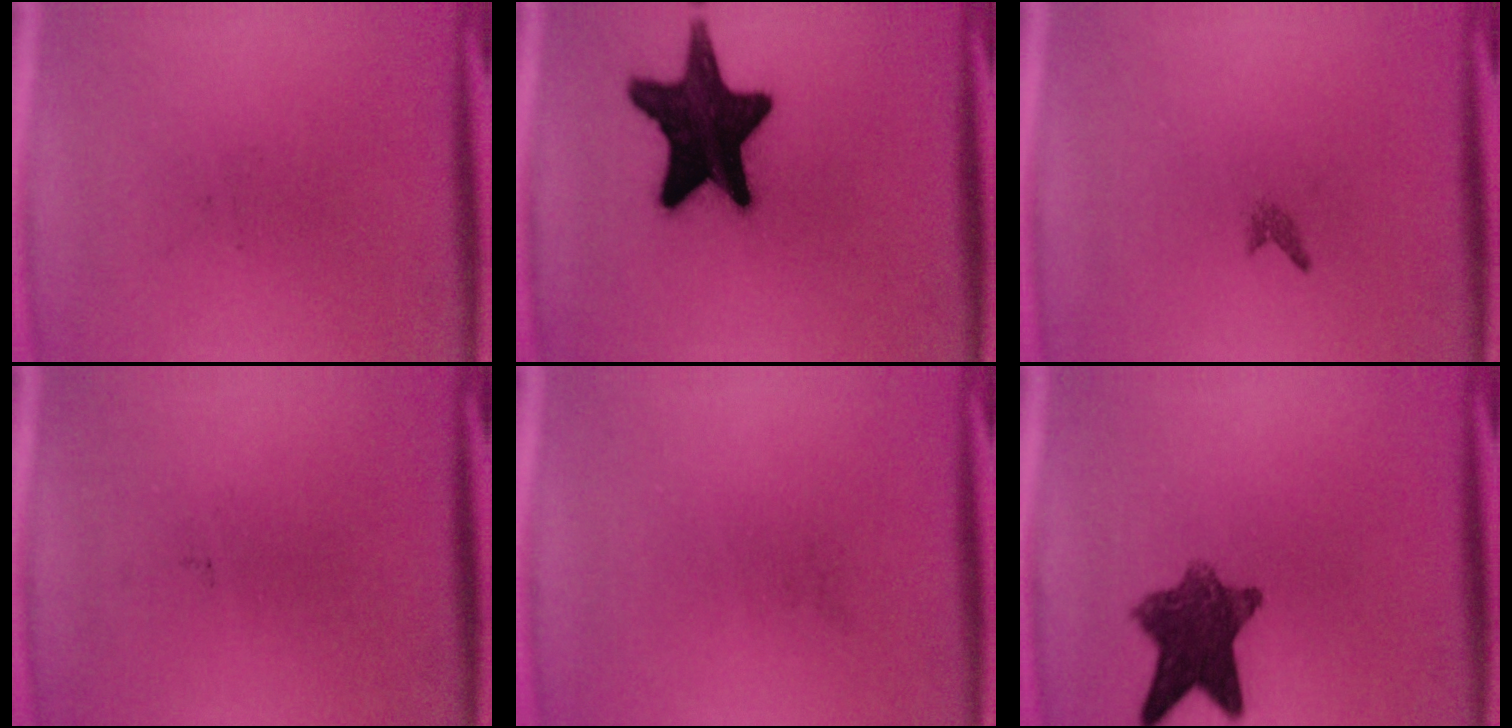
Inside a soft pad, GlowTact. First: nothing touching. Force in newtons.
{"total": 18.6}
{"total": 0.7}
{"total": 0.0}
{"total": 0.0}
{"total": 9.2}